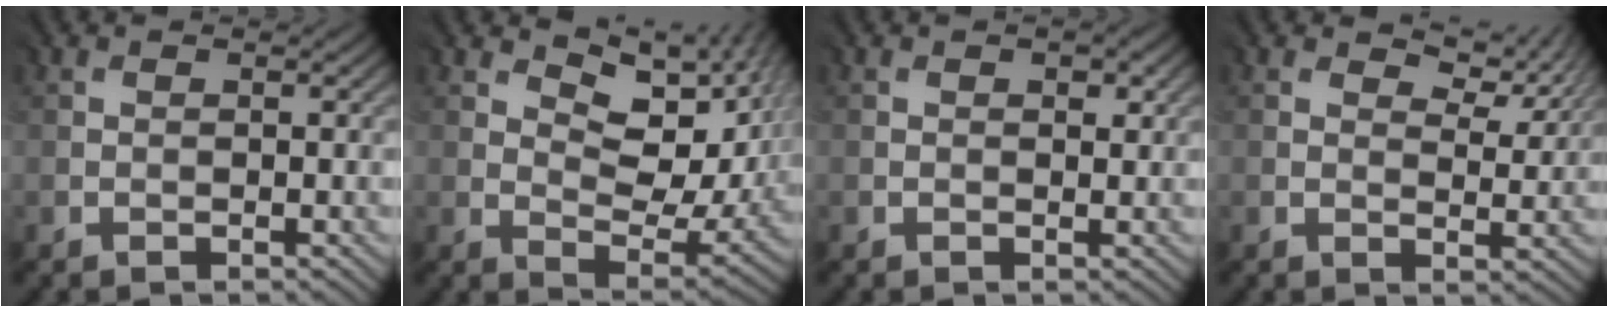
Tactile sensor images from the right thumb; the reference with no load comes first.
{"total": 10.8, "force": [4.4, 5.5, 8.2], "torque": [-0.128, -0.011, 0.079]}
{"total": 1.6, "force": [0.7, 0.8, 1.2], "torque": [-0.015, -0.002, 0.014]}
{"total": 5.1, "force": [2.8, 2.5, 3.4], "torque": [-0.052, -0.005, 0.047]}